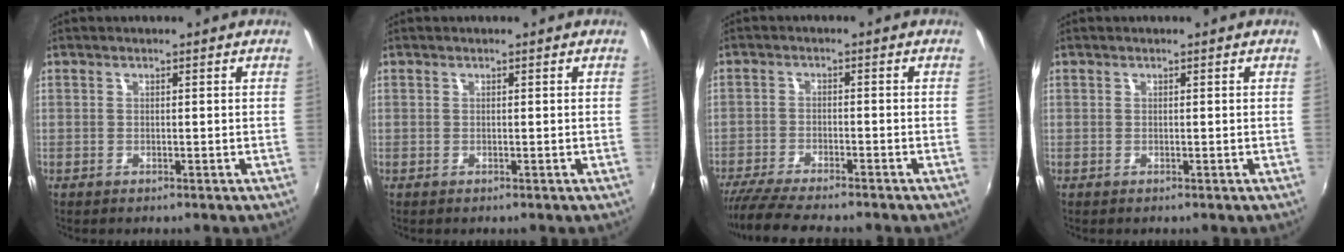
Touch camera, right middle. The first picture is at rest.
{"total": 0.0}
{"total": 10.1, "force": [-9.0, 0.9, 4.6], "torque": [-0.110, -0.030, -0.150]}
{"total": 0.0}